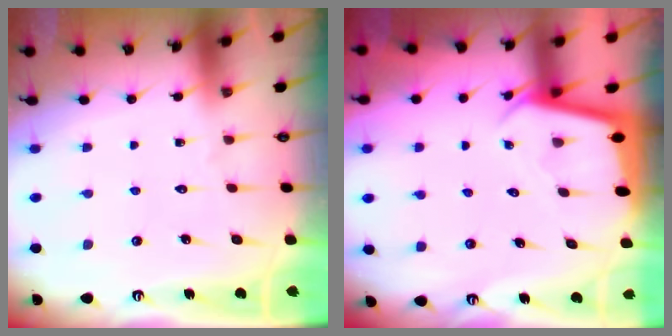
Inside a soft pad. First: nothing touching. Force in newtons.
{"total": 2.3, "press": 2.3, "slide": 0.1}